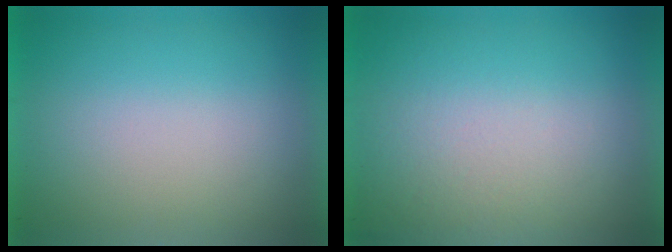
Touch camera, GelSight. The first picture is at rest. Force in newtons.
{"total": 2.7}